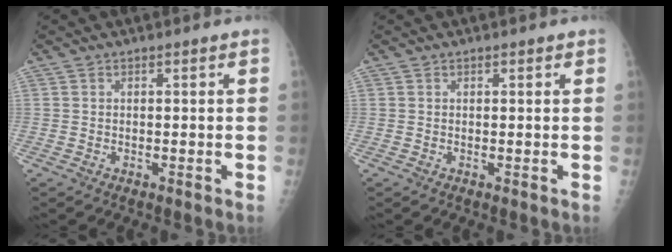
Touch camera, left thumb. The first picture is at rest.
{"total": 0.6, "force": [0.4, 0.3, 0.3], "torque": [-0.003, -0.001, 0.003]}